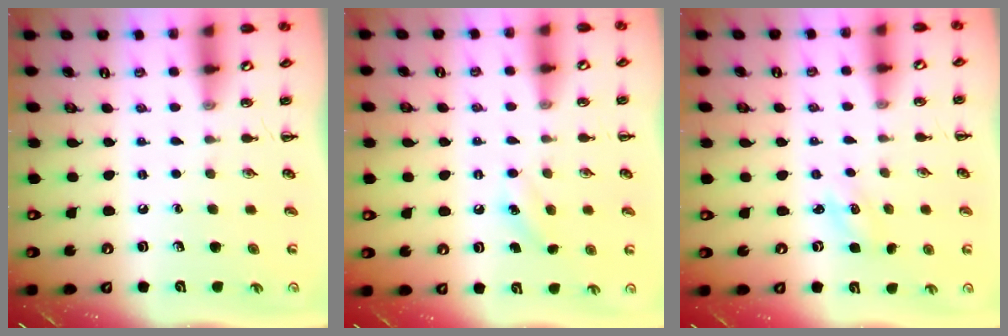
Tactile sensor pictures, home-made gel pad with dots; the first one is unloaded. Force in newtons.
{"total": 4.6, "press": 4.4, "slide": 1.4}
{"total": 1.8, "press": 1.7, "slide": 0.5}